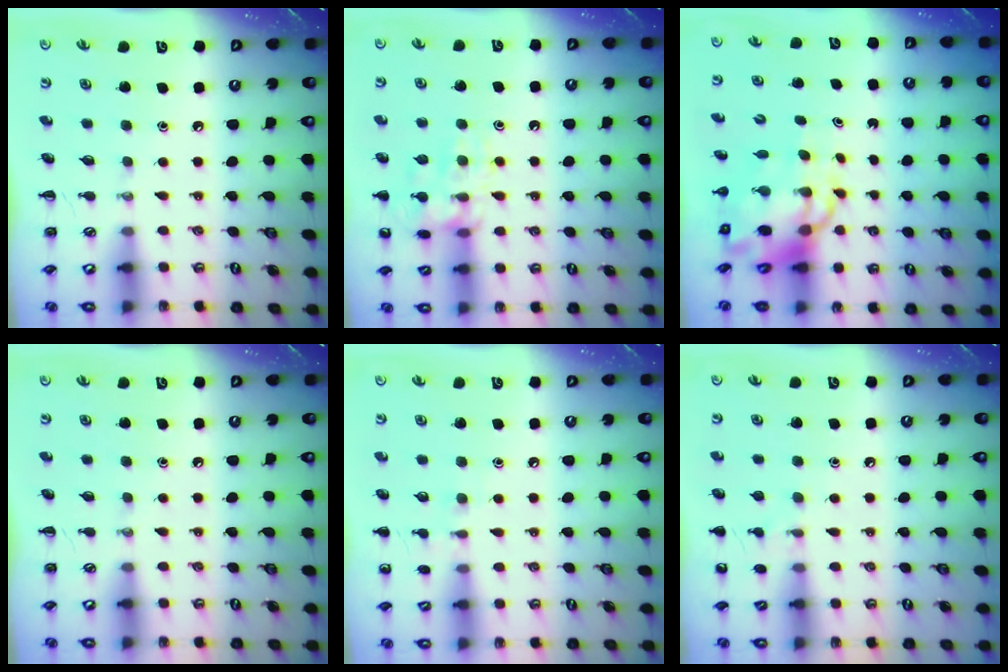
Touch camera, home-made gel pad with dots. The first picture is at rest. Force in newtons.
{"total": 13.5, "press": 13.5, "slide": 0.9}
{"total": 10.0, "press": 9.6, "slide": 2.7}
{"total": 0.0}
{"total": 5.5, "press": 5.2, "slide": 1.7}
{"total": 6.7, "press": 6.4, "slide": 1.9}